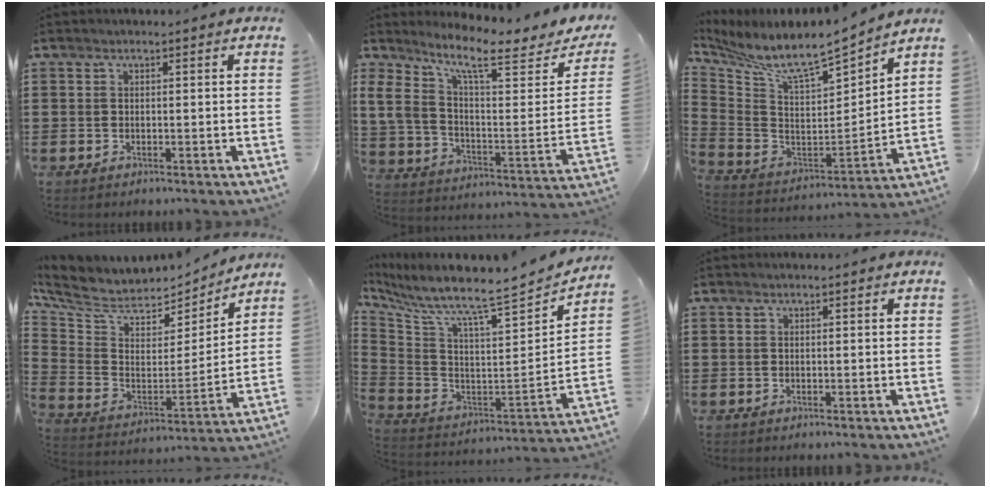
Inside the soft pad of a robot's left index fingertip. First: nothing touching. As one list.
[{"total": 10.7, "force": [8.1, 2.2, 6.7], "torque": [-0.163, -0.052, 0.136]}, {"total": 6.9, "force": [6.1, 0.6, 3.2], "torque": [-0.092, -0.063, 0.096]}, {"total": 6.5, "force": [5.5, 2.7, 2.1], "torque": [-0.076, -0.044, 0.095]}, {"total": 5.9, "force": [5.3, -0.7, 2.6], "torque": [-0.072, -0.076, 0.074]}, {"total": 0.0}]